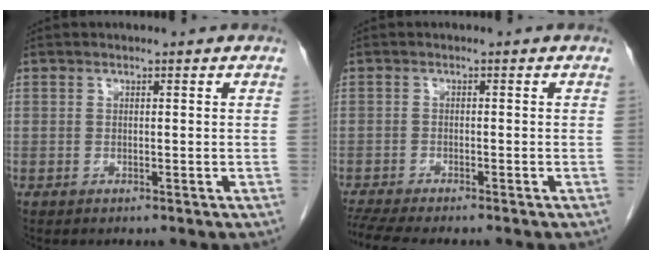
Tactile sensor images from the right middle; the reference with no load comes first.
{"total": 7.6, "force": [-6.6, 0.8, 3.7], "torque": [-0.059, -0.010, -0.105]}